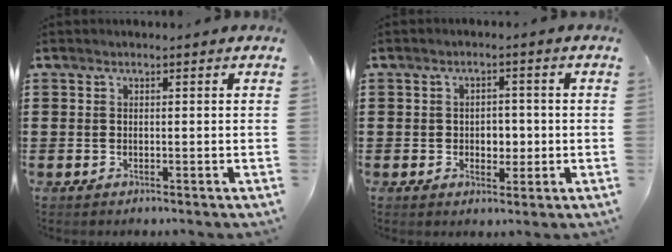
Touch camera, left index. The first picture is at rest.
{"total": 2.9, "force": [-0.4, 2.2, 1.9], "torque": [-0.035, 0.002, -0.015]}